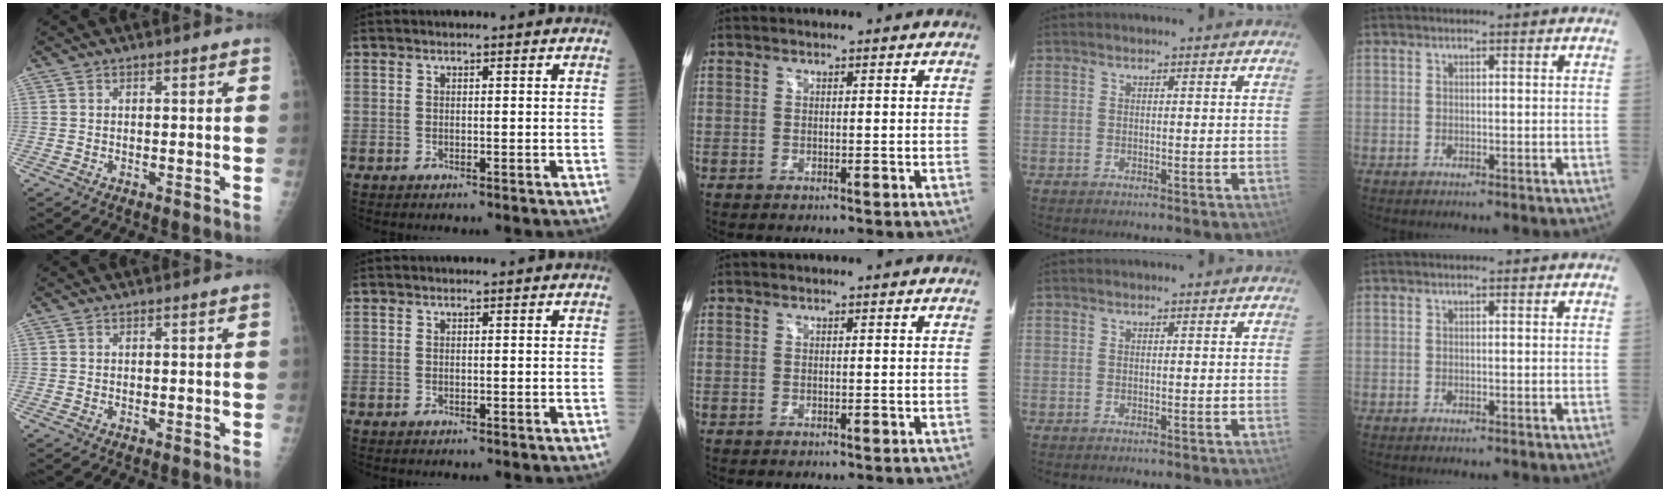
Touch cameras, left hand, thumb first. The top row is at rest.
{}